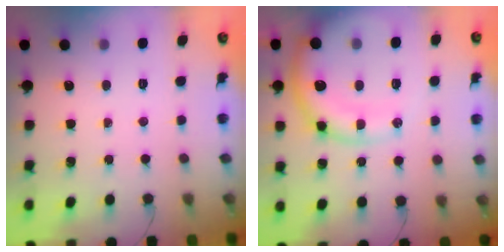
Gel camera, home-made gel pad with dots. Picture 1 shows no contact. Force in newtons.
{"total": 15.1, "press": 14.8, "slide": 3.1}